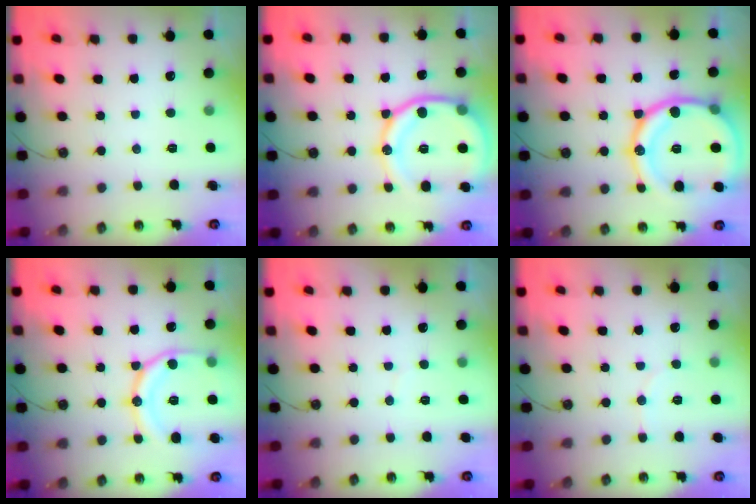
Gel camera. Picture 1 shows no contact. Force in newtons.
{"total": 18.5, "press": 18.4, "slide": 1.9}
{"total": 25.1, "press": 24.8, "slide": 3.2}
{"total": 15.4, "press": 15.3, "slide": 1.6}
{"total": 1.7, "press": 1.7, "slide": 0.1}
{"total": 3.2, "press": 3.1, "slide": 0.7}